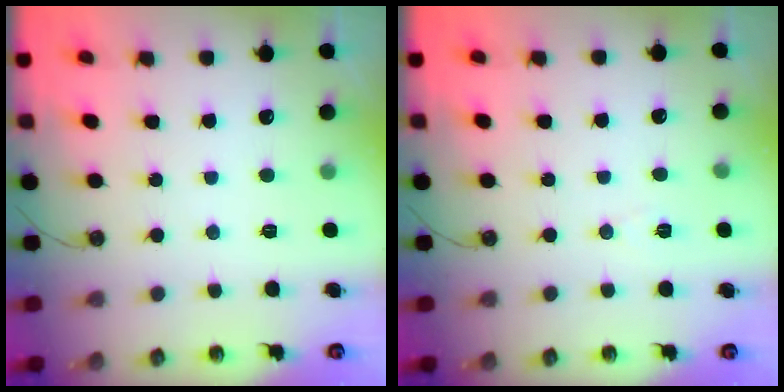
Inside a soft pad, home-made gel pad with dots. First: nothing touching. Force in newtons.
{"total": 5.2, "press": 2.7, "slide": 4.5}